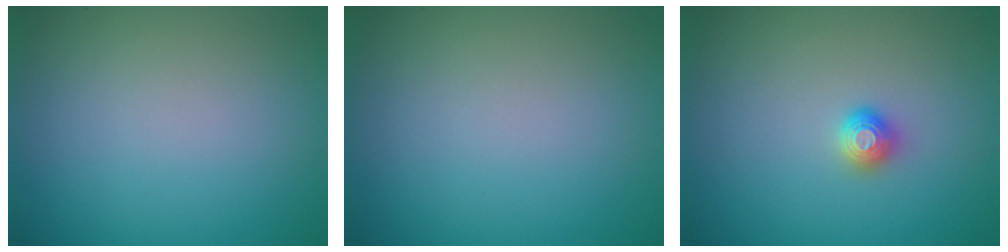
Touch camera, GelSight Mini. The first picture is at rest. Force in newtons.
{"total": 0.0}
{"total": 1.2, "press": 1.2, "slide": 0.2}